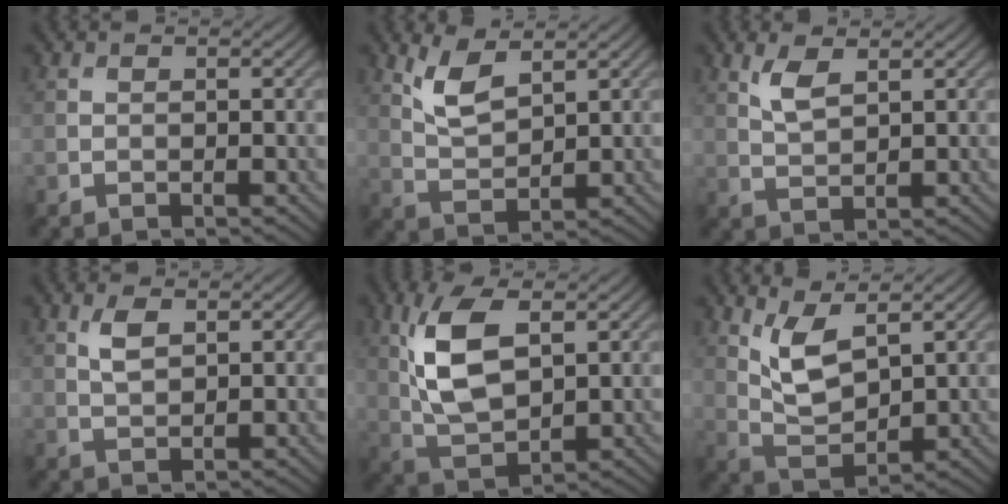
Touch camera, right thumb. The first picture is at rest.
{"total": 5.1, "force": [3.0, 1.9, 3.6], "torque": [-0.087, -0.003, 0.064]}
{"total": 3.2, "force": [1.8, 1.2, 2.4], "torque": [-0.058, -0.001, 0.040]}
{"total": 2.6, "force": [1.2, 1.2, 2.0], "torque": [-0.046, 0.001, 0.026]}
{"total": 9.9, "force": [2.8, 4.7, 8.2], "torque": [-0.184, -0.001, 0.054]}
{"total": 6.3, "force": [3.1, 2.5, 4.8], "torque": [-0.110, -0.007, 0.067]}